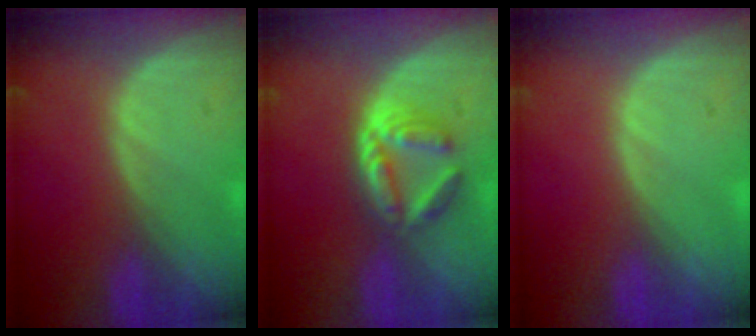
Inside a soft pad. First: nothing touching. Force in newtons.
{"total": 6.2, "press": 5.4, "slide": 3.2}
{"total": 0.0}